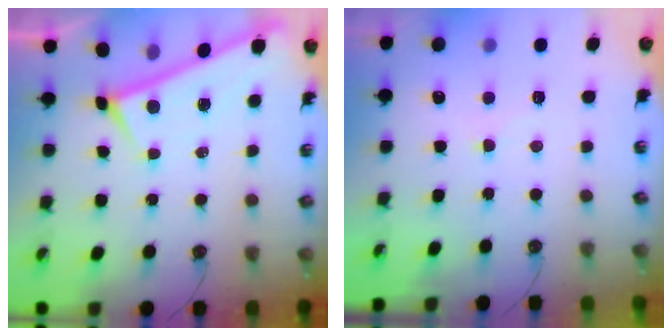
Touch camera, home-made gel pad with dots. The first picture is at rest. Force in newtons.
{"total": 2.1, "press": 2.1, "slide": 0.5}